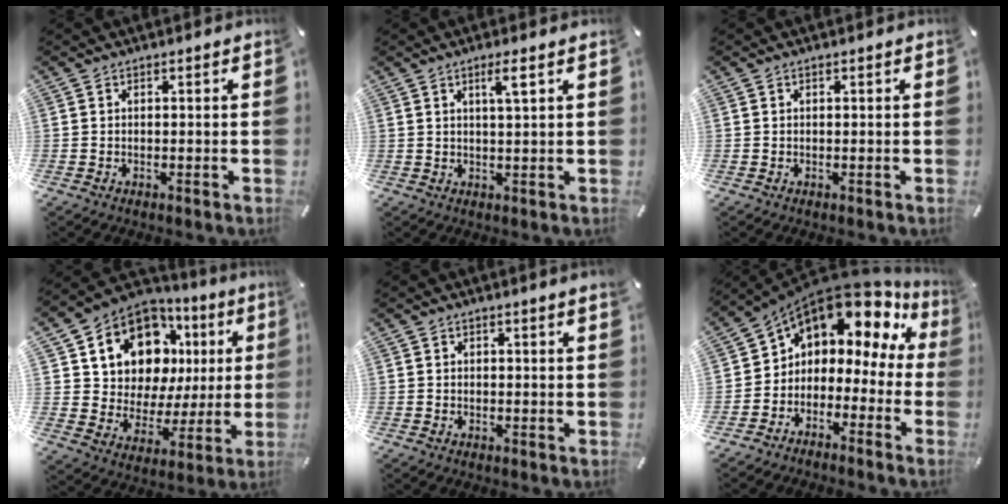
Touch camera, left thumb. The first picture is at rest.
{"total": 4.1, "force": [1.9, 0.0, 3.6], "torque": [-0.074, -0.001, 0.030]}
{"total": 0.0}
{"total": 13.0, "force": [7.2, 9.4, 5.2], "torque": [-0.096, -0.066, 0.132]}
{"total": 1.0, "force": [0.8, 0.0, 0.6], "torque": [-0.010, -0.002, 0.014]}
{"total": 8.7, "force": [6.1, 5.3, 3.3], "torque": [-0.064, -0.074, 0.100]}